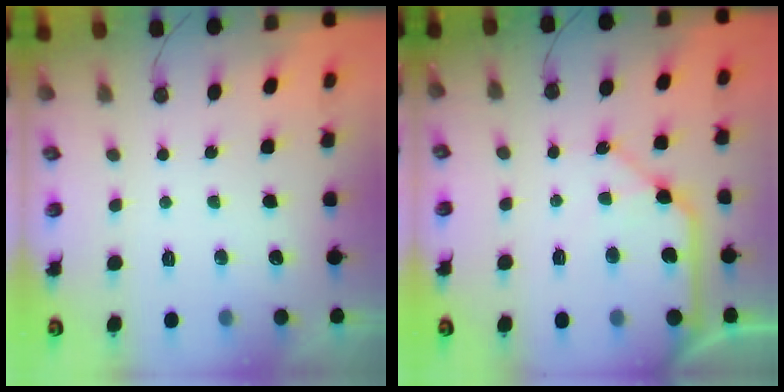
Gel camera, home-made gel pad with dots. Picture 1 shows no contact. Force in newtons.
{"total": 11.6, "press": 11.5, "slide": 1.4}